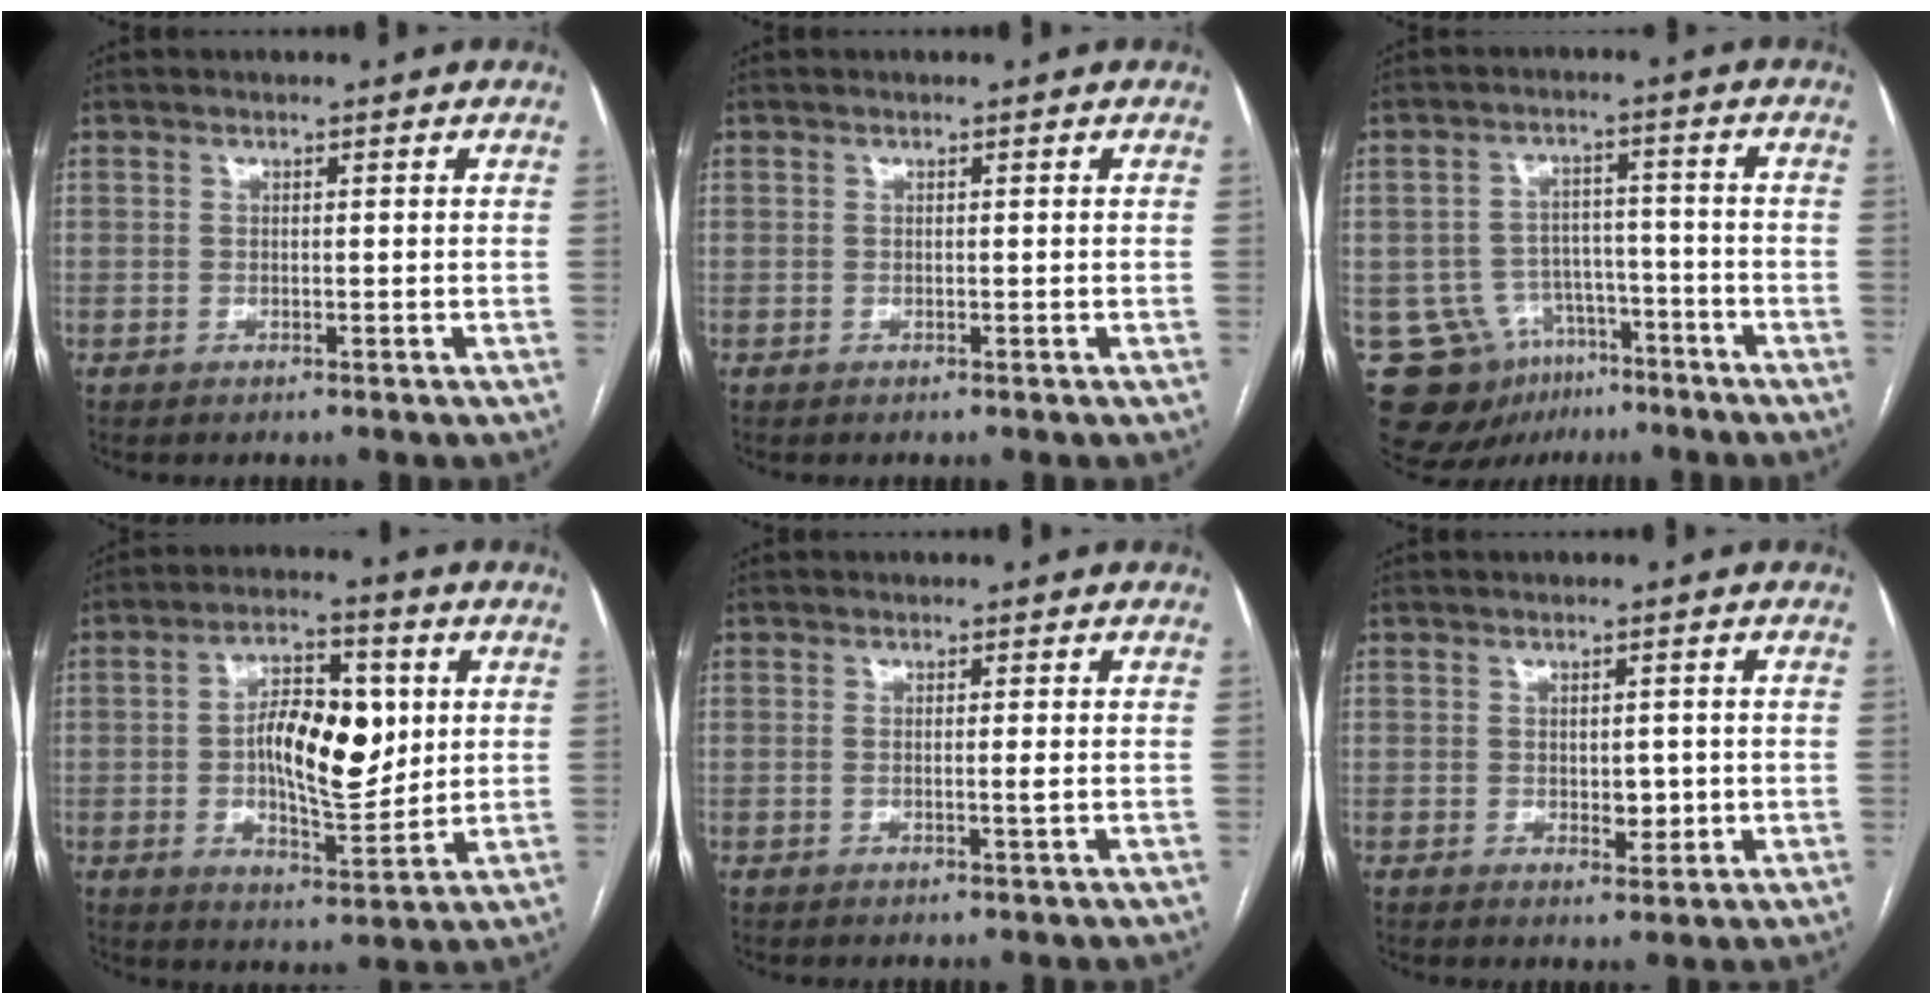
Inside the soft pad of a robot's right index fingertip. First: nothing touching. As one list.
[{"total": 0.0}, {"total": 11.5, "force": [-6.7, 8.7, 3.4], "torque": [-0.057, 0.033, -0.097]}, {"total": 12.5, "force": [1.3, 5.0, 11.4], "torque": [-0.193, 0.013, 0.024]}, {"total": 1.3, "force": [-0.2, -0.2, 1.3], "torque": [-0.023, -0.003, -0.003]}, {"total": 3.1, "force": [-0.2, 1.9, 2.4], "torque": [-0.026, -0.001, 0.004]}]